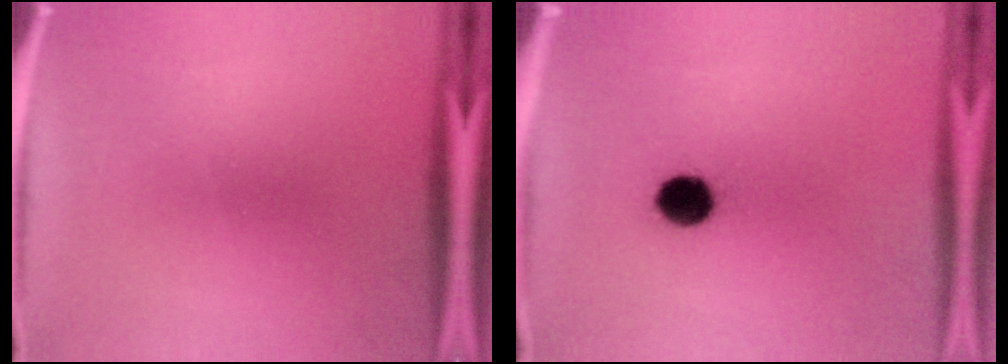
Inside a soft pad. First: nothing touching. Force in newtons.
{"total": 7.0}